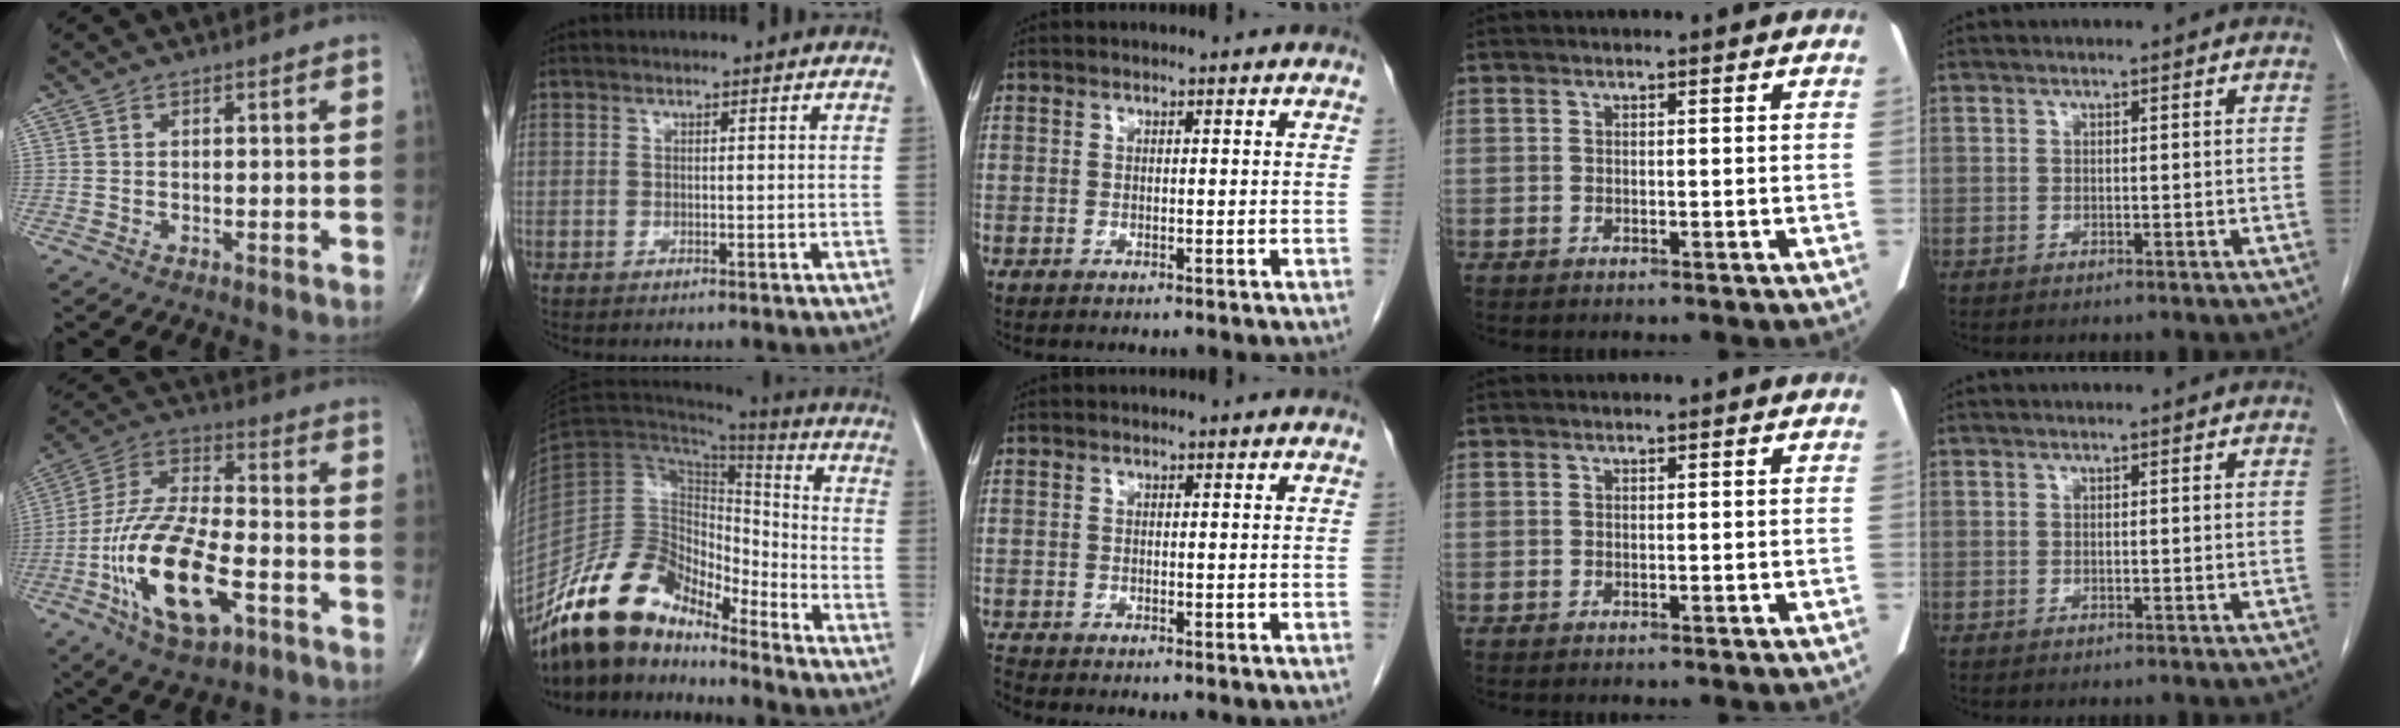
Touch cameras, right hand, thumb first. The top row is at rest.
{"thumb": {"total": 19.8, "force": [-7.2, 8.5, 16.4], "torque": [-0.318, 0.031, -0.126]}, "index": {"total": 16.8, "force": [-13.8, 5.8, 7.7], "torque": [-0.147, 0.032, -0.259]}, "middle": {"total": 1.0, "force": [-1.0, -0.1, 0.1], "torque": [-0.006, -0.005, -0.018]}}